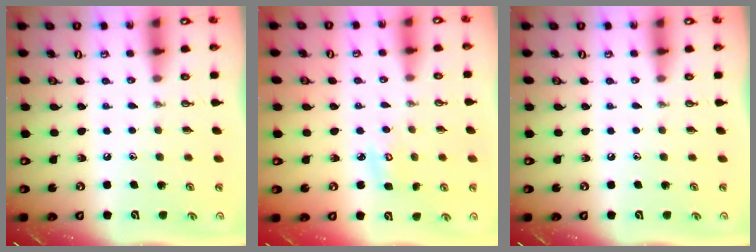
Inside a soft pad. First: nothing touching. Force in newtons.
{"total": 2.9, "press": 2.9, "slide": 0.2}
{"total": 0.0}